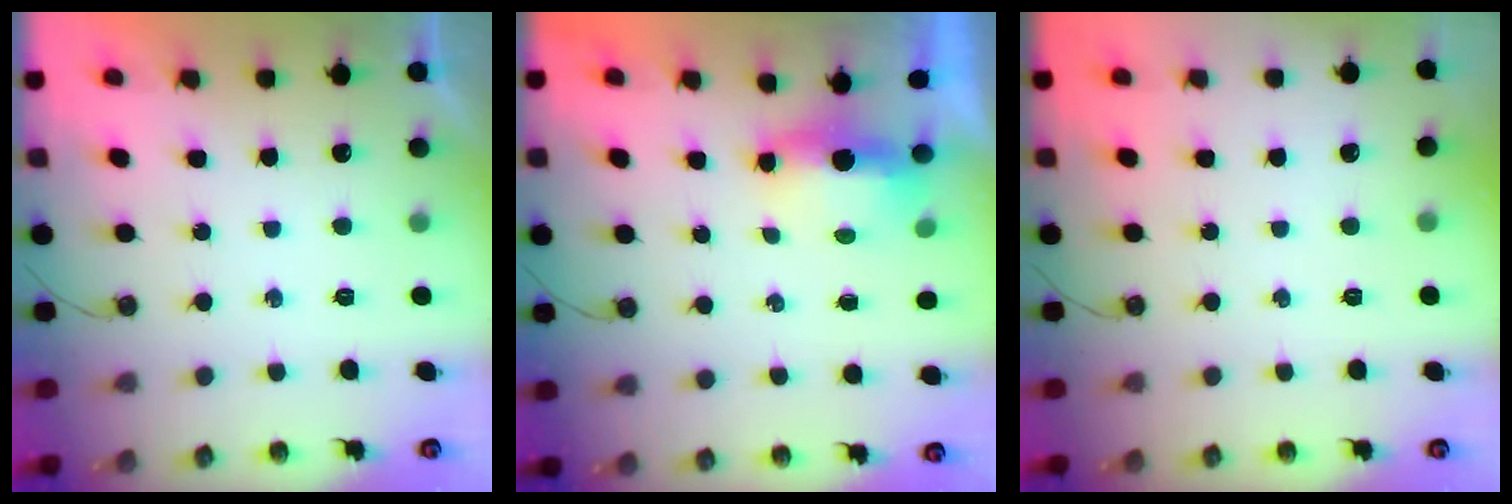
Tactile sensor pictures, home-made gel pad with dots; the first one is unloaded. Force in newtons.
{"total": 5.0, "press": 4.9, "slide": 1.3}
{"total": 0.0}